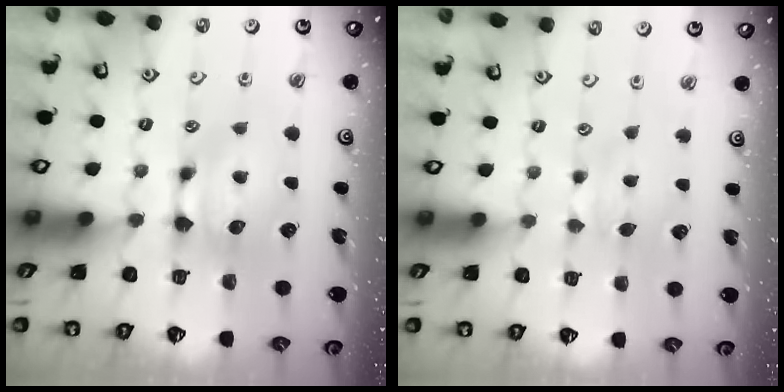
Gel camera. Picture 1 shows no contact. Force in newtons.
{"total": 2.5, "press": 2.4, "slide": 0.5}